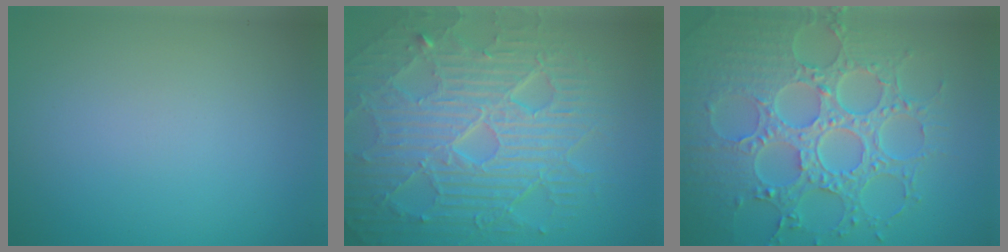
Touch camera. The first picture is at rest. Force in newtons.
{"total": 10.4, "press": 6.7, "slide": 8.0}
{"total": 8.7, "press": 6.3, "slide": 6.0}